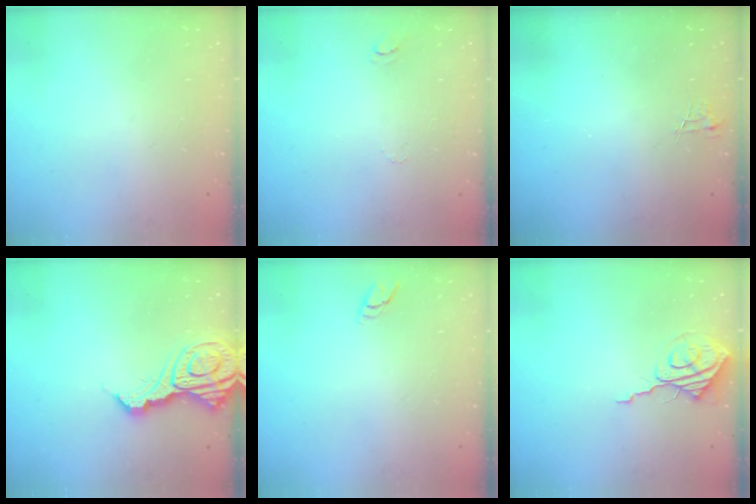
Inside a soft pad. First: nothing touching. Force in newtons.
{"total": 4.5, "press": 4.5, "slide": 0.4}
{"total": 3.7, "press": 3.7, "slide": 0.4}
{"total": 14.0, "press": 13.9, "slide": 1.6}
{"total": 3.7, "press": 3.7, "slide": 0.3}
{"total": 9.1, "press": 9.0, "slide": 1.0}